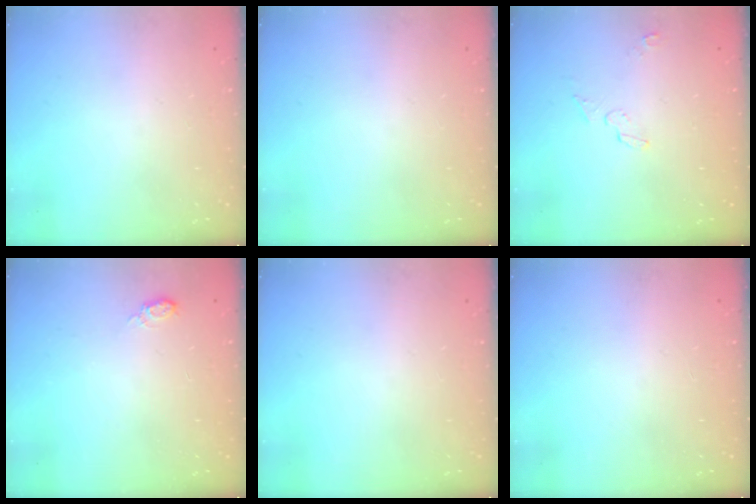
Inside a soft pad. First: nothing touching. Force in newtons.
{"total": 0.0}
{"total": 4.0, "press": 3.8, "slide": 1.3}
{"total": 5.6, "press": 5.6, "slide": 0.6}
{"total": 0.0}
{"total": 1.2, "press": 1.1, "slide": 0.2}